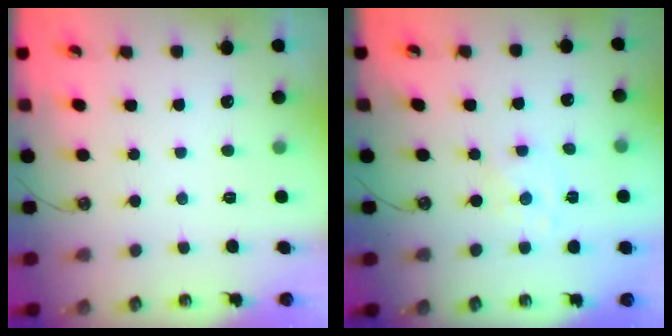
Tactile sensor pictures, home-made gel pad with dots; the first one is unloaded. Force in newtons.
{"total": 2.0, "press": 2.0, "slide": 0.3}